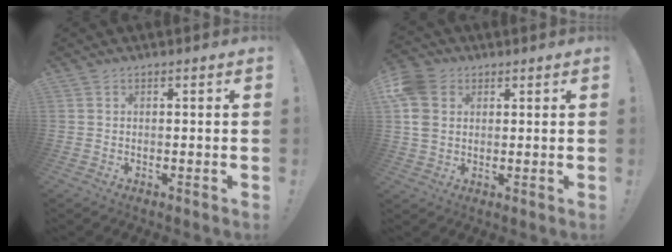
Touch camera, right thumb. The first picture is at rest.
{"total": 9.4, "force": [2.4, 7.4, 5.2], "torque": [-0.115, -0.001, 0.049]}